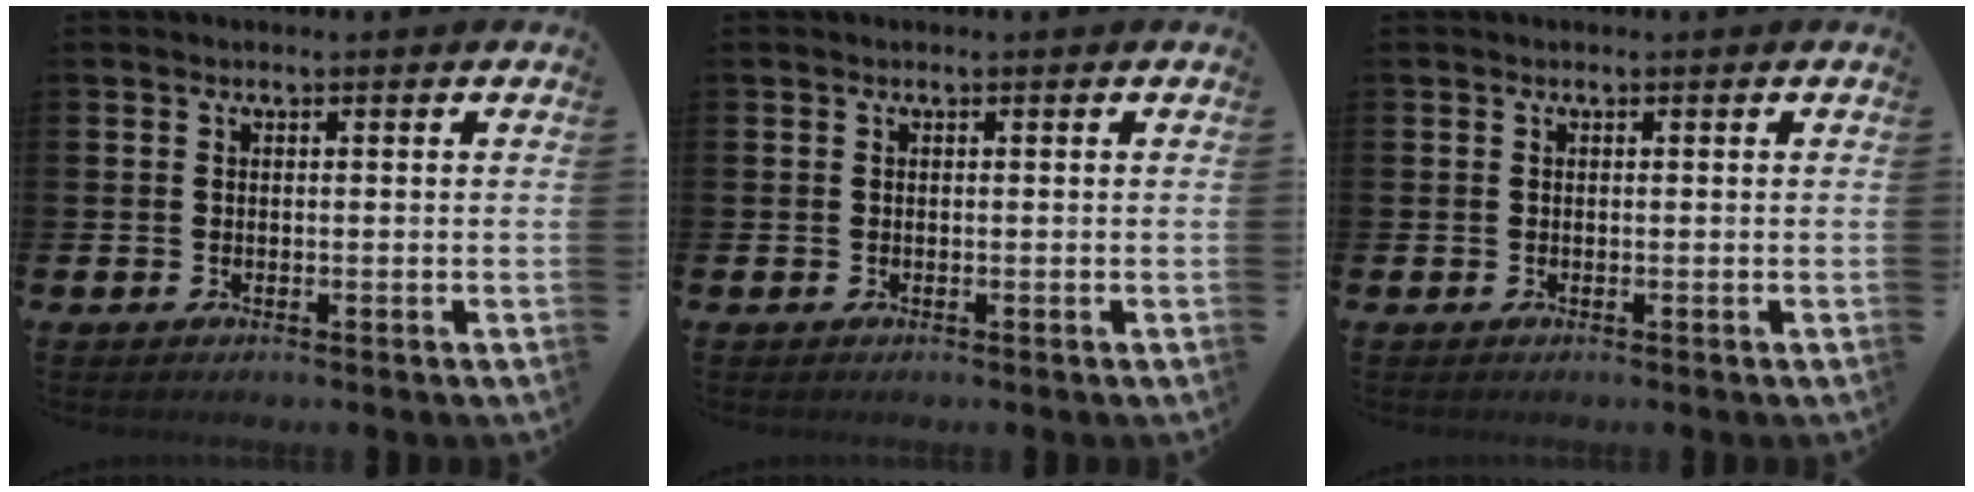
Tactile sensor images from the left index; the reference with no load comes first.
{"total": 0.0}
{"total": 0.0}